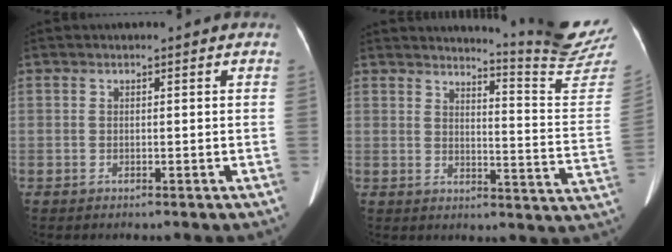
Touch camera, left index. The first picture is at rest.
{"total": 14.7, "force": [14.3, -2.0, 2.8], "torque": [-0.039, -0.134, 0.156]}